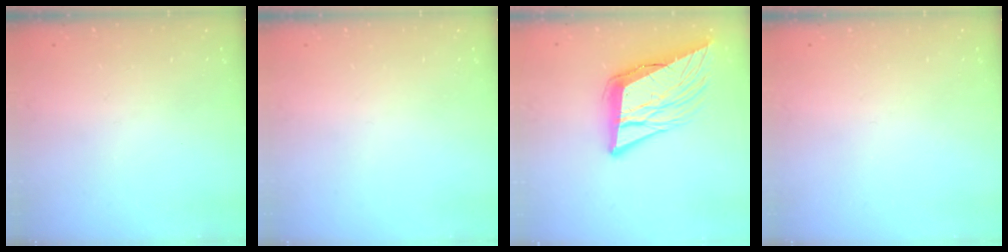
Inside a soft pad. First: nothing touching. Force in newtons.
{"total": 0.0}
{"total": 15.3, "press": 15.1, "slide": 2.7}
{"total": 0.0}